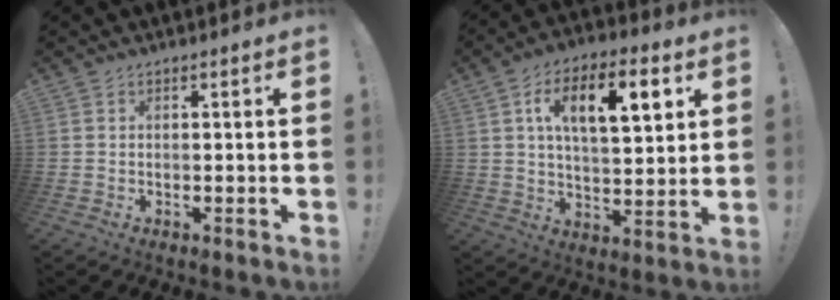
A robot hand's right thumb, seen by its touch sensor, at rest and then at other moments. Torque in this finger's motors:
{"motor_torque": [1.42, 1.66, 0.53, -0.08, 0.13]}